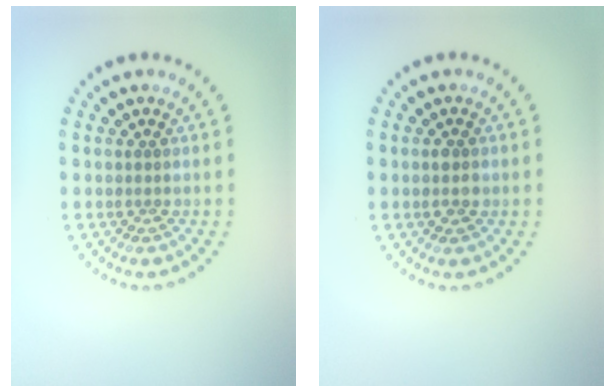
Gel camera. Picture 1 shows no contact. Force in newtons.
{"total": 1.8, "press": 1.8, "slide": 0.0}